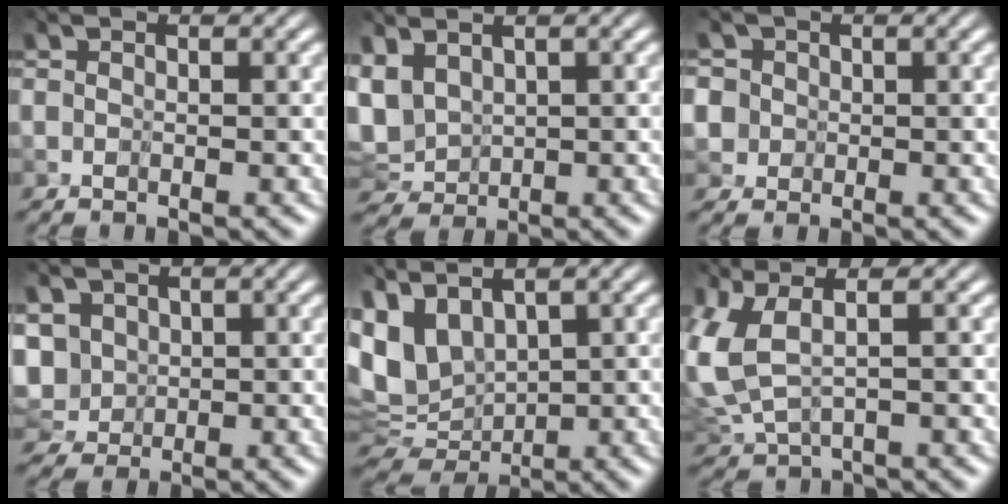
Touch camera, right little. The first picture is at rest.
{"total": 5.3, "force": [1.1, 3.4, 3.9], "torque": [-0.105, -0.009, 0.034]}
{"total": 4.2, "force": [0.2, 4.0, 1.0], "torque": [-0.025, 0.022, -0.030]}
{"total": 5.5, "force": [0.2, 4.6, 3.1], "torque": [-0.074, 0.005, -0.006]}
{"total": 6.3, "force": [1.9, 3.7, 4.7], "torque": [-0.114, -0.009, 0.050]}
{"total": 3.8, "force": [0.4, 1.1, 3.6], "torque": [-0.123, -0.003, 0.014]}